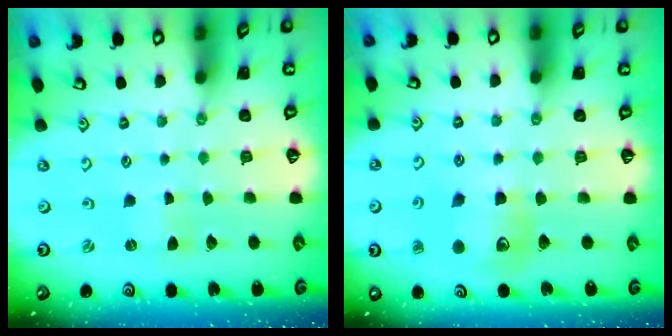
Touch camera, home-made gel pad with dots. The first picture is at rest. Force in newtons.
{"total": 10.8, "press": 10.8, "slide": 0.5}